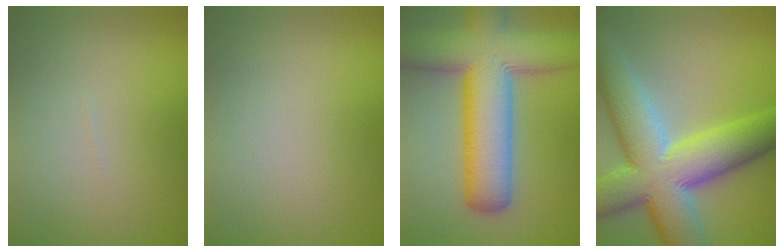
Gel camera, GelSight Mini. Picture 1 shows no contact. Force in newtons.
{"total": 0.0}
{"total": 13.3, "press": 13.3, "slide": 0.5}
{"total": 14.3, "press": 14.3, "slide": 0.8}